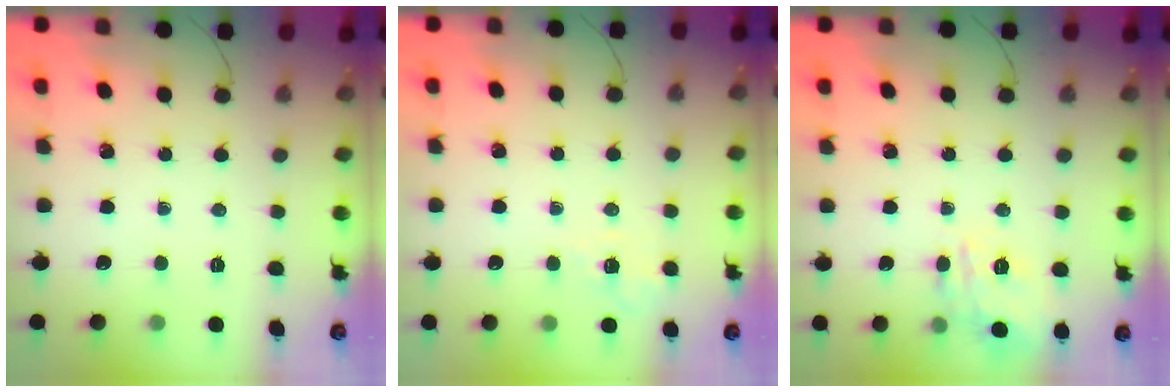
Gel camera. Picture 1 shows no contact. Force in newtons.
{"total": 2.4, "press": 1.7, "slide": 1.7}
{"total": 14.1, "press": 14.1, "slide": 0.6}